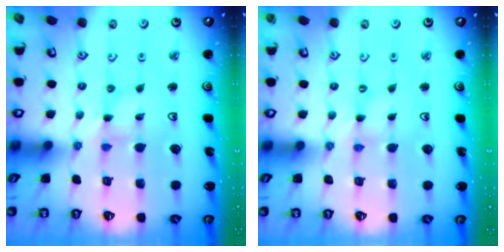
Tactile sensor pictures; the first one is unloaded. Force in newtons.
{"total": 0.0}